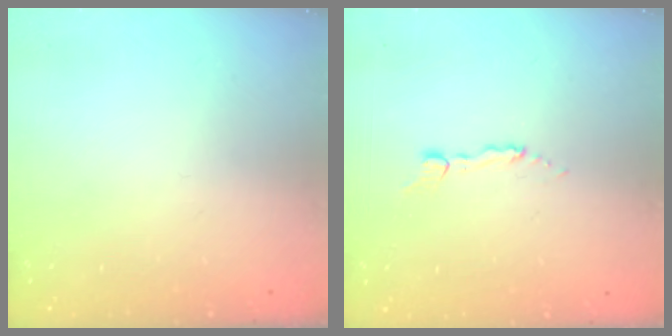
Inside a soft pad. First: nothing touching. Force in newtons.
{"total": 3.0, "press": 3.0, "slide": 0.2}